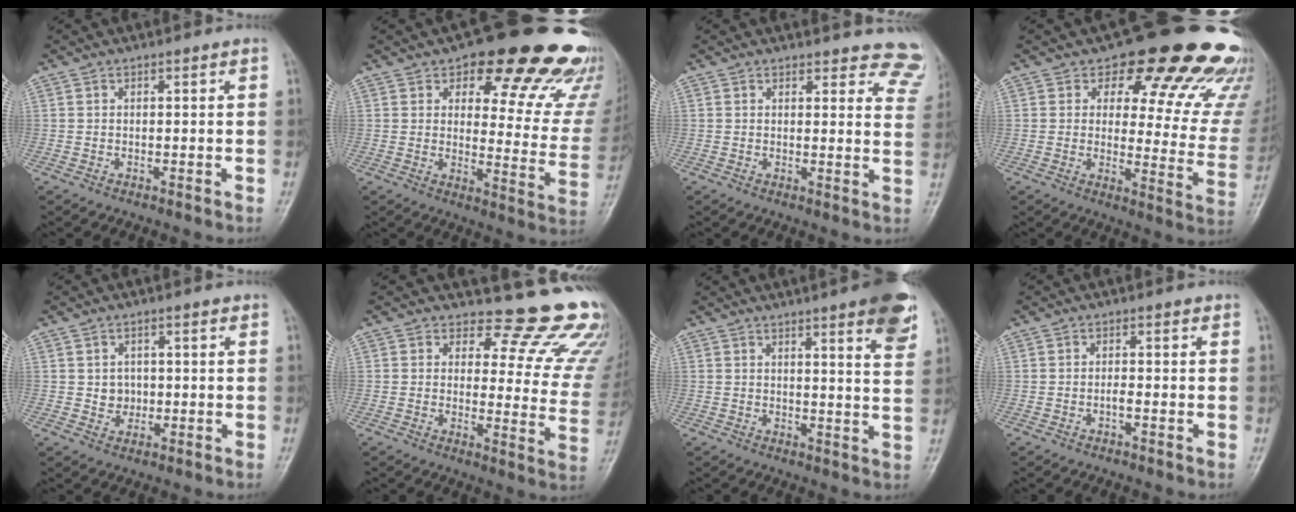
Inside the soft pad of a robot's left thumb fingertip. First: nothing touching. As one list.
[{"total": 22.8, "force": [16.0, 9.4, 13.2], "torque": [-0.103, -0.086, 0.187]}, {"total": 10.3, "force": [9.7, 3.2, 0.9], "torque": [0.050, -0.064, 0.071]}, {"total": 21.6, "force": [16.5, 9.0, 10.8], "torque": [-0.070, -0.094, 0.184]}, {"total": 2.9, "force": [0.2, 2.6, 1.1], "torque": [-0.002, 0.001, 0.005]}, {"total": 16.7, "force": [14.6, 6.0, 5.2], "torque": [-0.004, -0.136, 0.146]}, {"total": 9.9, "force": [5.9, 1.5, 7.8], "torque": [-0.081, -0.027, 0.067]}, {"total": 0.9, "force": [-0.3, 0.3, 0.8], "torque": [-0.013, 0.001, -0.008]}]